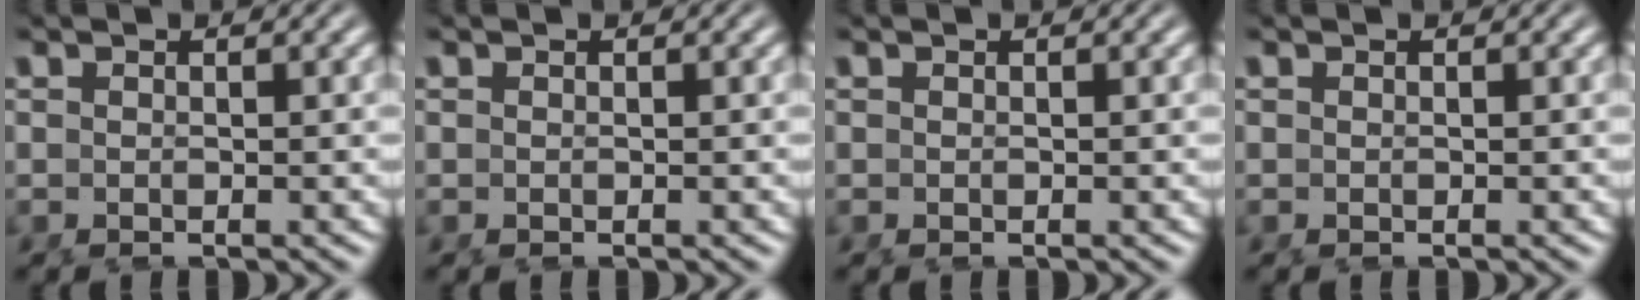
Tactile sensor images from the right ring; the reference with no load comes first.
{"total": 0.0}
{"total": 0.0}
{"total": 0.0}